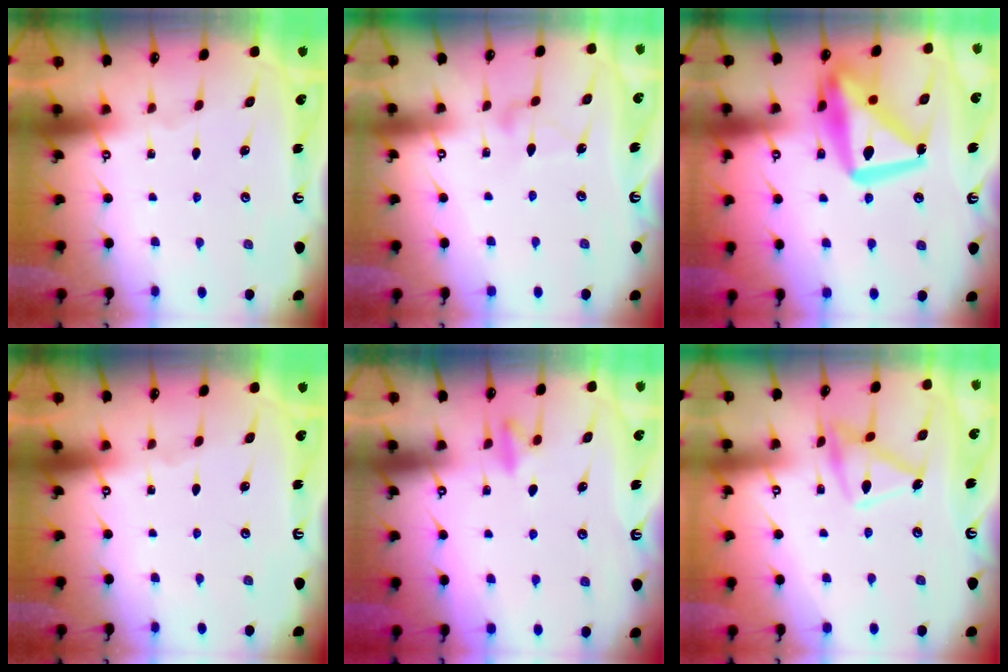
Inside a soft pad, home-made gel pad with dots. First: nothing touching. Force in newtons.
{"total": 6.6, "press": 6.5, "slide": 0.4}
{"total": 19.0, "press": 18.9, "slide": 2.4}
{"total": 0.0}
{"total": 7.7, "press": 7.6, "slide": 1.1}
{"total": 14.4, "press": 14.4, "slide": 1.1}